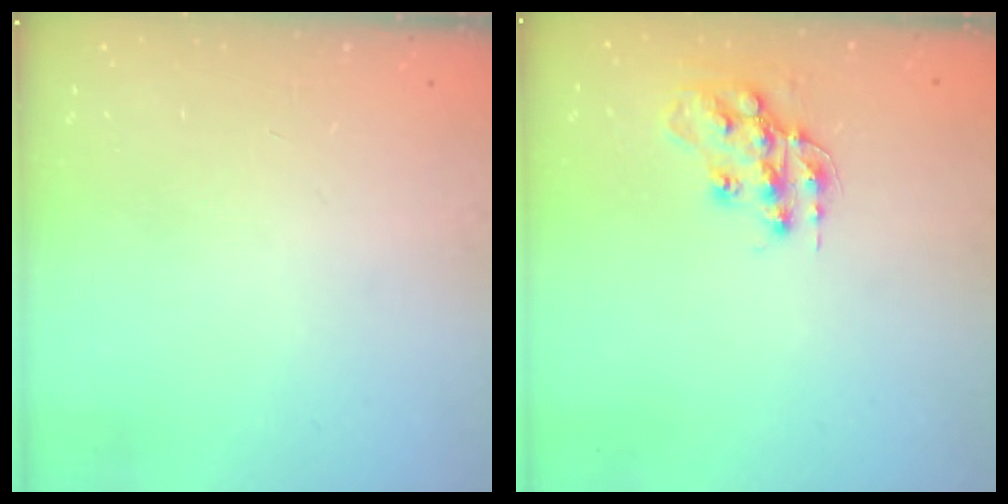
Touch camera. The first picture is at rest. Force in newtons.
{"total": 14.0, "press": 14.0, "slide": 0.7}